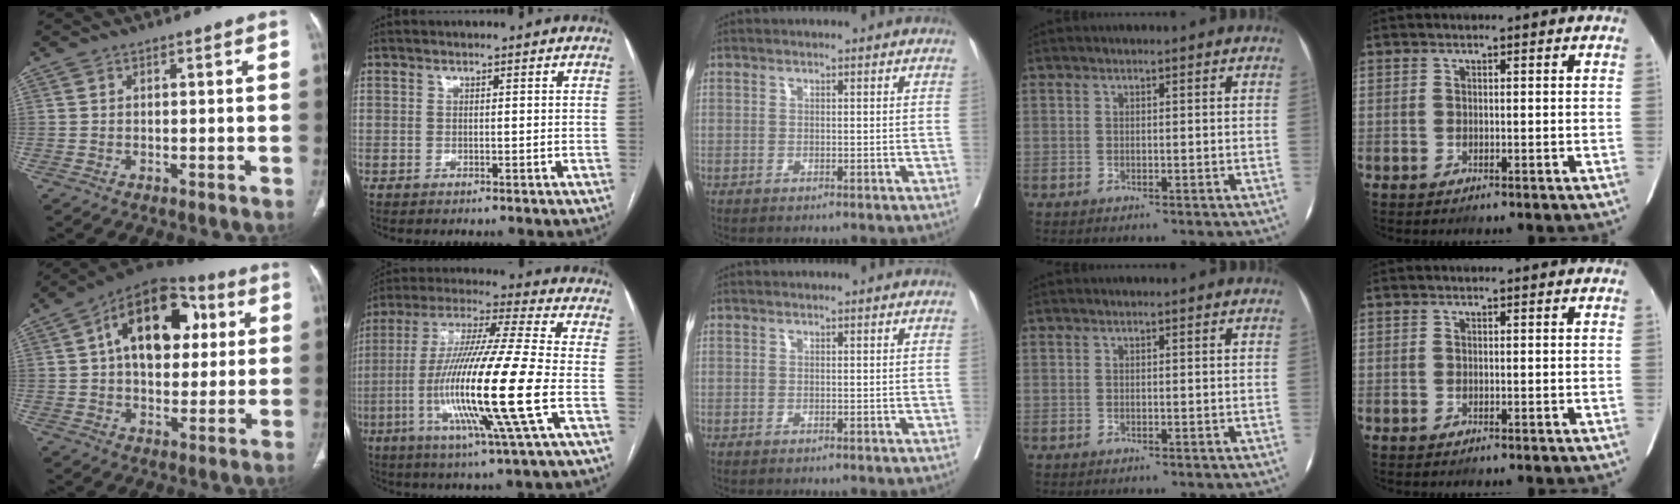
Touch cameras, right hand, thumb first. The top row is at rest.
{"thumb": {"total": 19.6, "force": [4.6, 12.3, 14.6], "torque": [-0.180, 0.014, 0.061]}, "index": {"total": 19.8, "force": [-4.7, -1.1, 19.2], "torque": [-0.380, -0.022, -0.100]}}